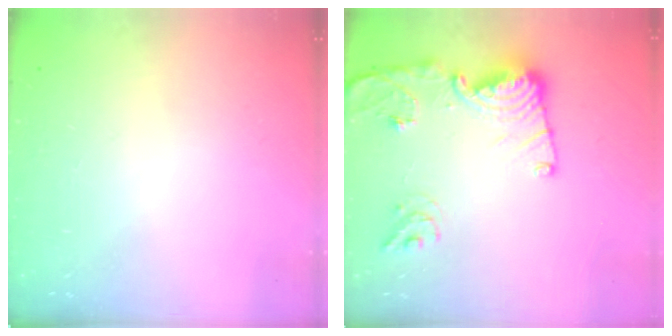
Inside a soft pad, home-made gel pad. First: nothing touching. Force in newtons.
{"total": 14.6, "press": 14.6, "slide": 1.0}